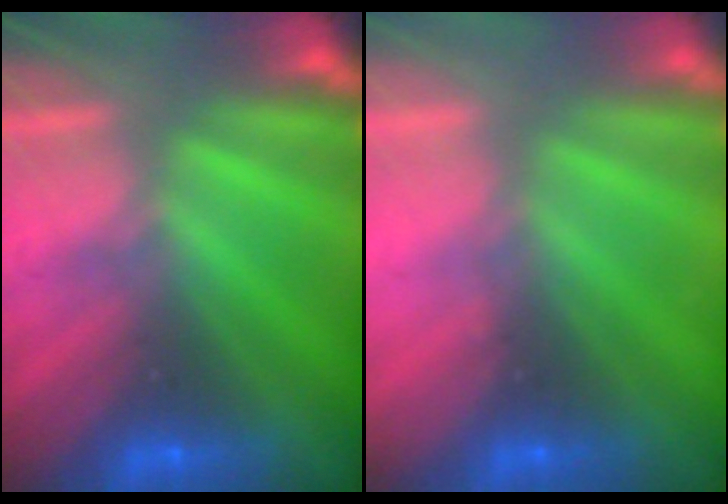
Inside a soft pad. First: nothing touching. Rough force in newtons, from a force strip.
{"total": 2.3}